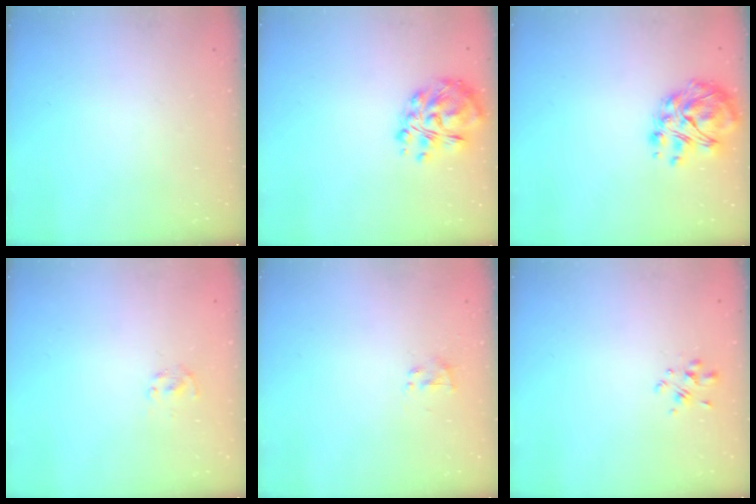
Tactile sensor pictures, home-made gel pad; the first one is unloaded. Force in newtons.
{"total": 11.1, "press": 10.8, "slide": 2.5}
{"total": 10.4, "press": 10.3, "slide": 1.9}
{"total": 2.0, "press": 1.8, "slide": 0.7}
{"total": 1.4, "press": 1.2, "slide": 0.6}
{"total": 2.4, "press": 2.2, "slide": 0.9}